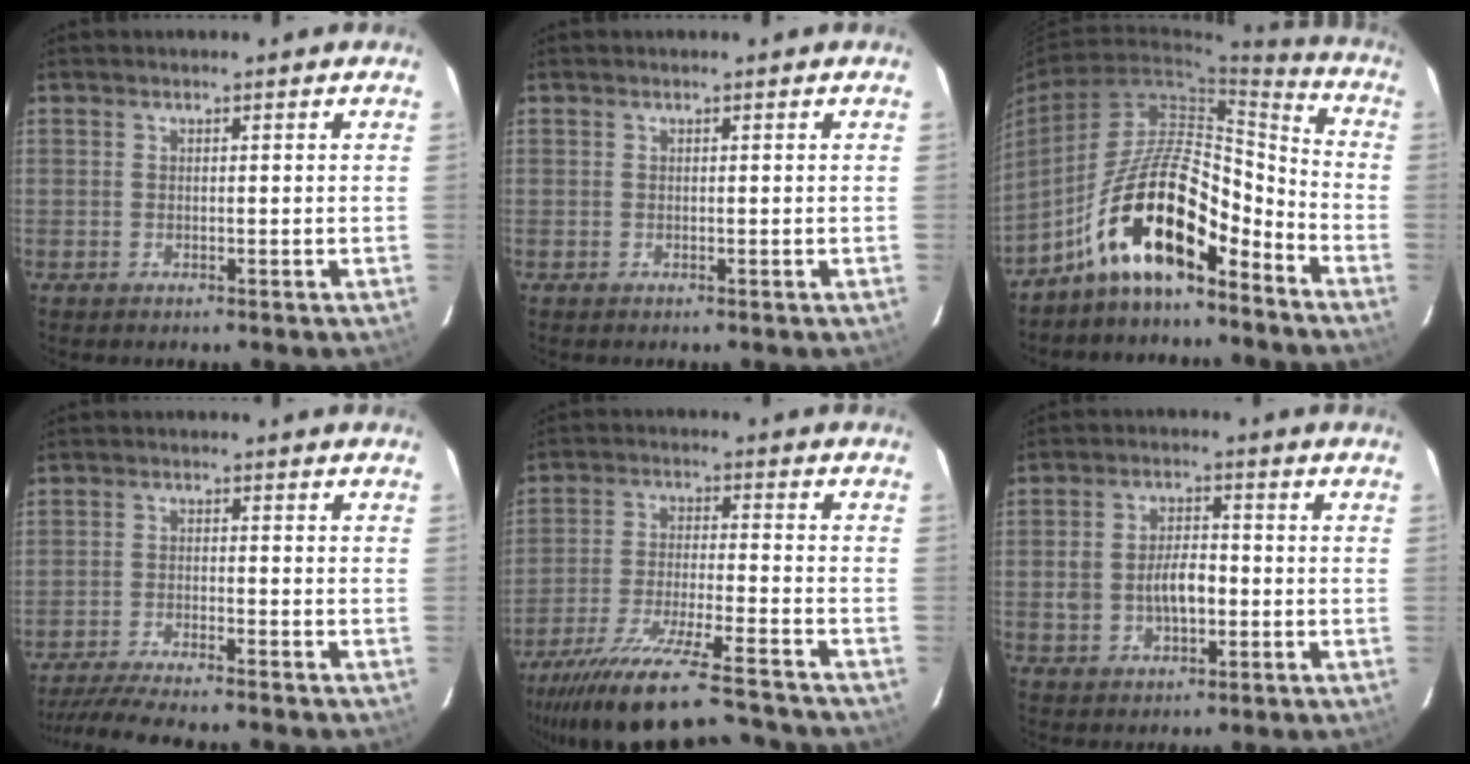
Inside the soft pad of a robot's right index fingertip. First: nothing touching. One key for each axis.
{"total": 0.0}
{"total": 14.8, "fx": -10.6, "fy": 4.5, "fz": 9.2, "tx": -0.167, "ty": 0.023, "tz": -0.193}
{"total": 11.8, "fx": -10.9, "fy": 0.3, "fz": 4.4, "tx": -0.101, "ty": -0.013, "tz": -0.176}
{"total": 23.3, "fx": -21.3, "fy": 1.5, "fz": 9.5, "tx": -0.183, "ty": -0.056, "tz": -0.334}
{"total": 7.5, "fx": -1.3, "fy": 4.5, "fz": 5.8, "tx": -0.117, "ty": 0.011, "tz": -0.016}